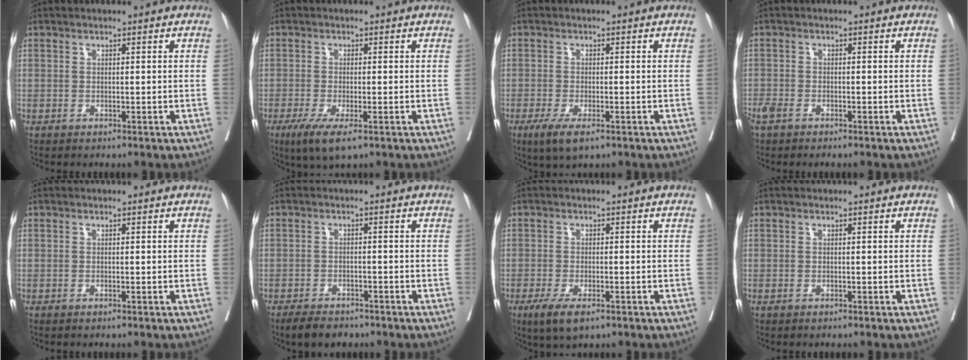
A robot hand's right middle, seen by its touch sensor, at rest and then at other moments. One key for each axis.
{"total": 5.5, "fx": -3.1, "fy": 0.9, "fz": 4.4, "tx": -0.077, "ty": -0.017, "tz": -0.051}
{"total": 5.0, "fx": -2.9, "fy": 1.2, "fz": 3.8, "tx": -0.066, "ty": -0.013, "tz": -0.046}
{"total": 3.4, "fx": -2.4, "fy": 1.5, "fz": 1.9, "tx": -0.042, "ty": -0.009, "tz": -0.045}
{"total": 0.0}
{"total": 5.2, "fx": -4.2, "fy": 2.0, "fz": 2.2, "tx": -0.033, "ty": -0.004, "tz": -0.064}
{"total": 5.1, "fx": -3.1, "fy": 1.5, "fz": 3.8, "tx": -0.068, "ty": -0.012, "tz": -0.049}
{"total": 0.0}